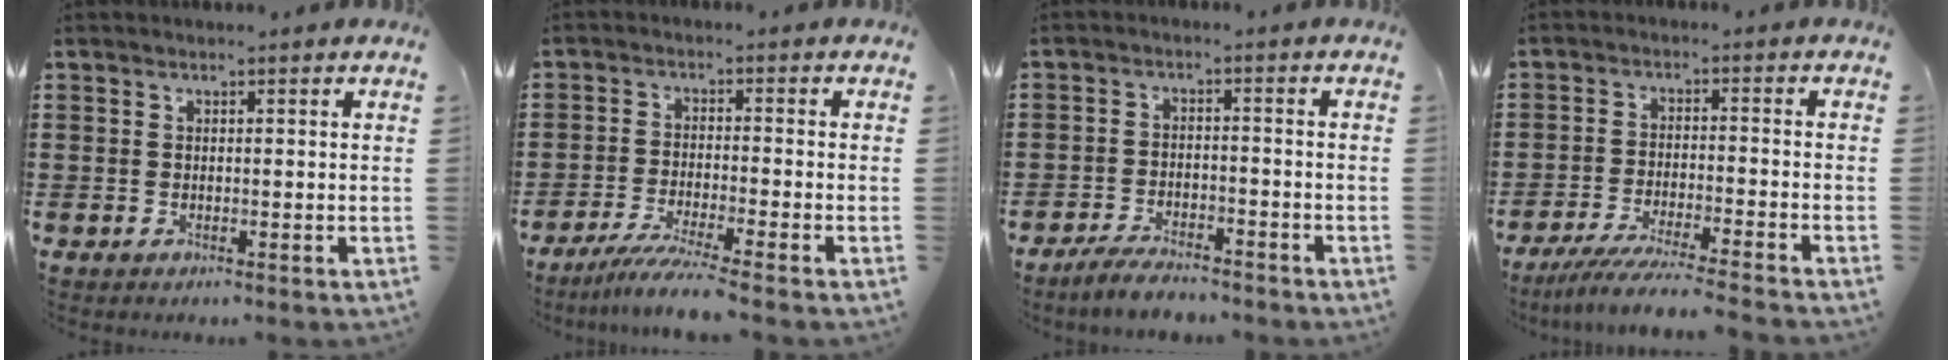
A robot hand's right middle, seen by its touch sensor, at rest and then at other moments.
{"total": 4.8, "force": [-4.1, -0.6, 2.4], "torque": [-0.052, -0.020, -0.079]}
{"total": 3.9, "force": [-3.7, 0.6, 1.3], "torque": [-0.029, 0.002, -0.076]}
{"total": 5.3, "force": [-4.8, -0.4, 2.2], "torque": [-0.049, -0.018, -0.095]}